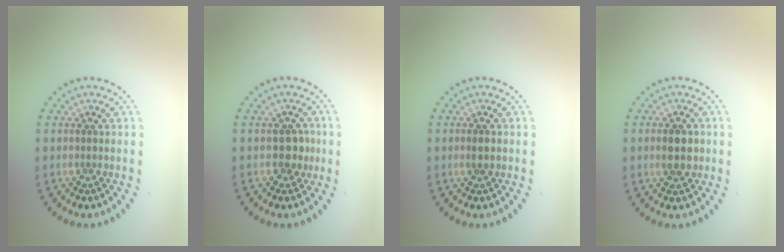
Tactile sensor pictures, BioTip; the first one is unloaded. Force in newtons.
{"total": 1.5, "press": 1.5, "slide": 0.5}
{"total": 1.4, "press": 1.4, "slide": 0.2}
{"total": 2.9, "press": 2.9, "slide": 0.1}